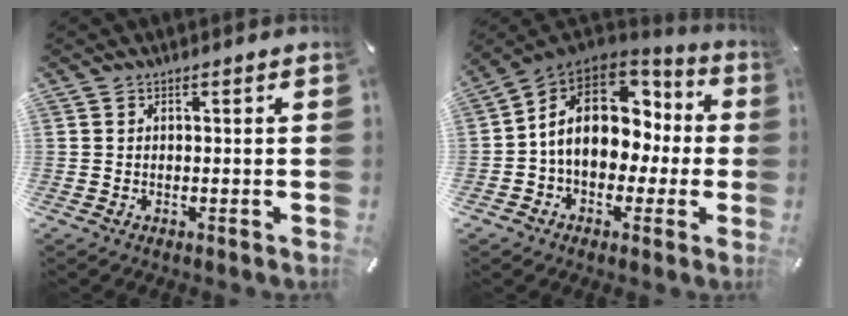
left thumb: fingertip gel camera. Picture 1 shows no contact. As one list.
[{"total": 16.2, "force": [2.2, 12.3, 10.4], "torque": [-0.176, 0.000, 0.042]}]